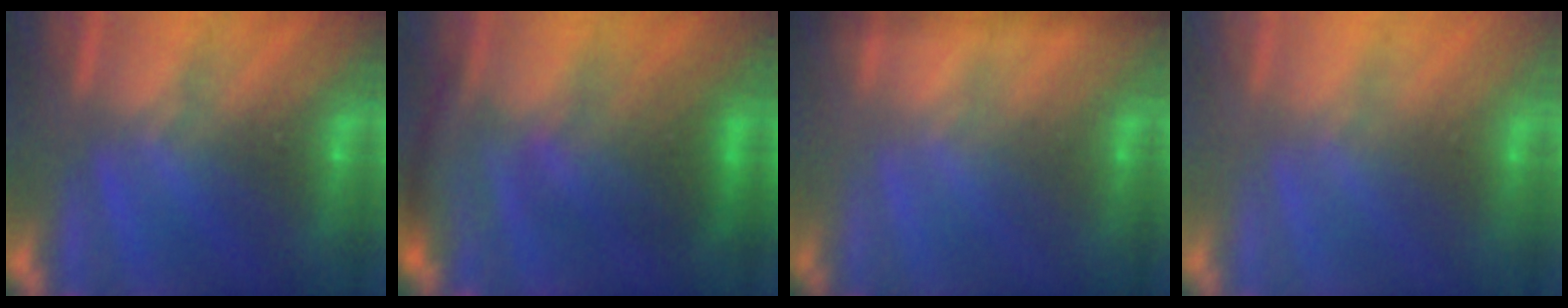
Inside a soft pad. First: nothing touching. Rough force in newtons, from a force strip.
{"total": 2.7}
{"total": 1.7}
{"total": 2.4}